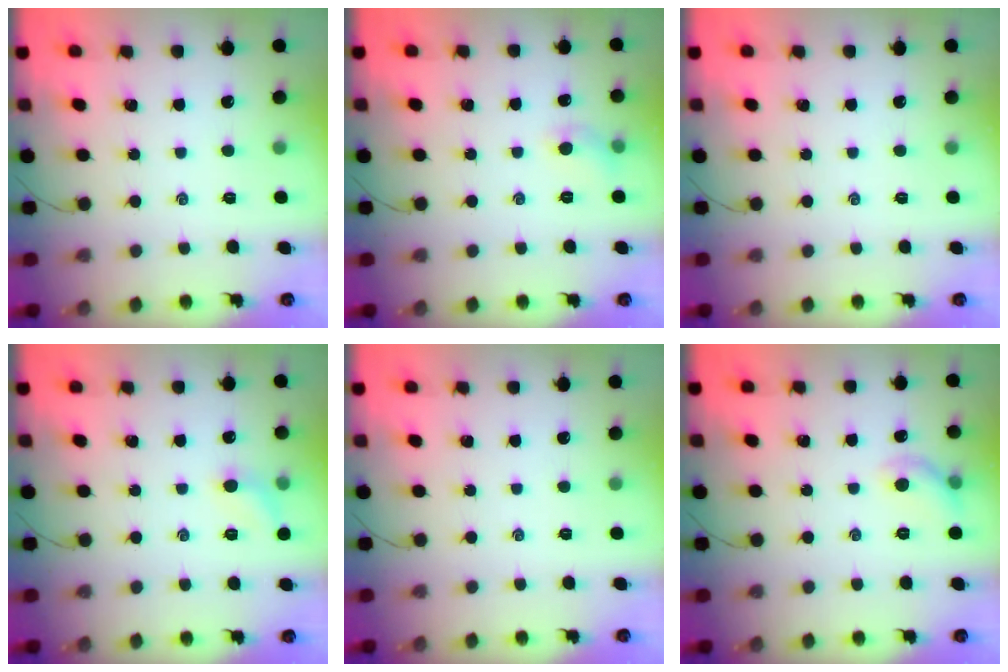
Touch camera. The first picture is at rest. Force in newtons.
{"total": 5.9, "press": 5.6, "slide": 1.8}
{"total": 0.0}
{"total": 5.8, "press": 5.5, "slide": 1.8}
{"total": 0.0}
{"total": 6.3, "press": 6.2, "slide": 1.1}